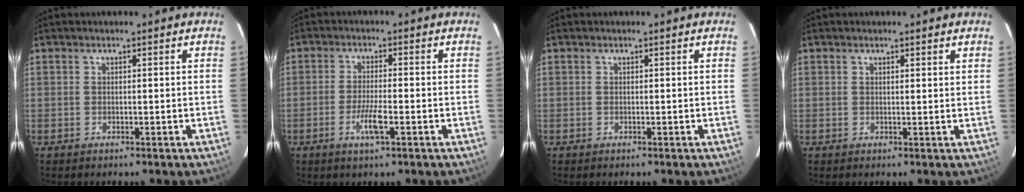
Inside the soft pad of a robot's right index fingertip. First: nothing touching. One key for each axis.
{"total": 4.3, "fx": -1.8, "fy": 0.4, "fz": 3.9, "tx": -0.076, "ty": -0.005, "tz": -0.034}
{"total": 0.0}
{"total": 1.3, "fx": 1.1, "fy": 0.2, "fz": 0.6, "tx": -0.011, "ty": 0.005, "tz": 0.014}